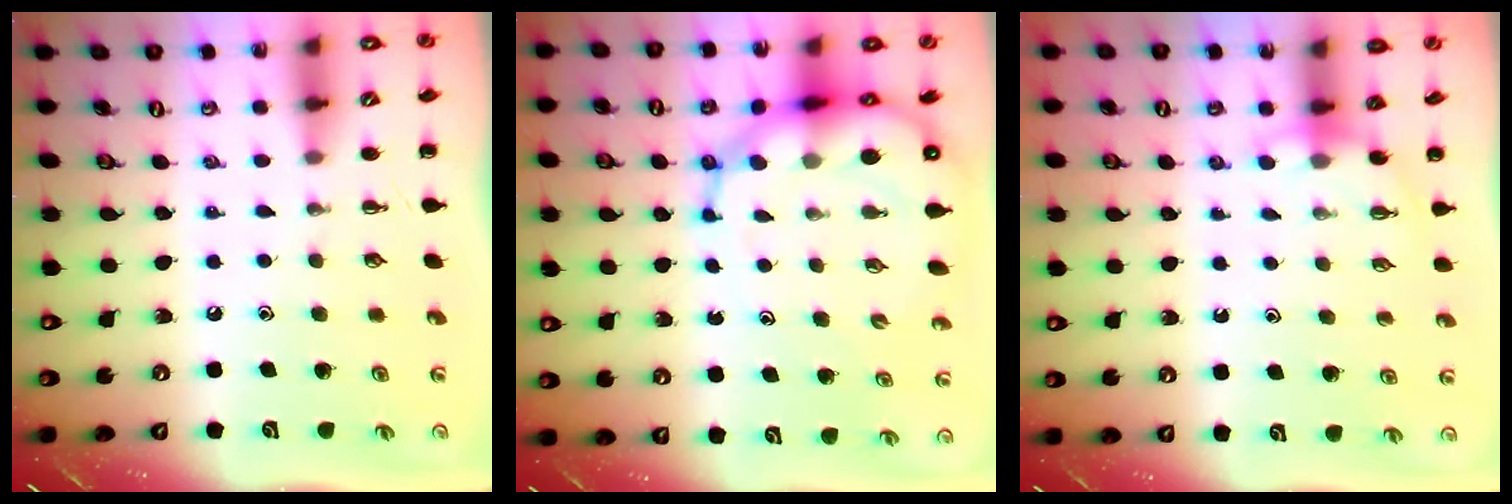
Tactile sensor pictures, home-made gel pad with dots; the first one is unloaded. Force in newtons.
{"total": 12.6, "press": 12.0, "slide": 3.6}
{"total": 3.6, "press": 3.6, "slide": 0.3}